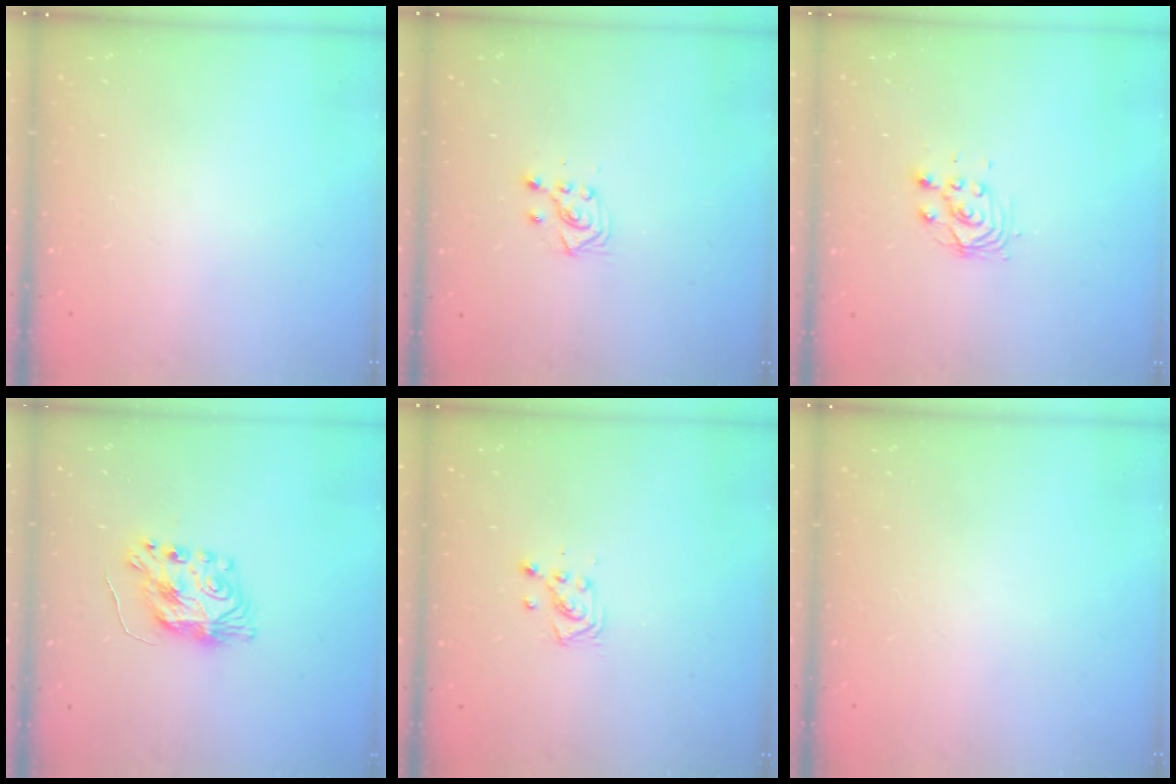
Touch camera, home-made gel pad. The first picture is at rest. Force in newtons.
{"total": 3.7, "press": 3.6, "slide": 0.9}
{"total": 4.4, "press": 4.4, "slide": 0.2}
{"total": 8.6, "press": 8.6, "slide": 0.5}
{"total": 3.6, "press": 3.6, "slide": 0.2}
{"total": 0.0}